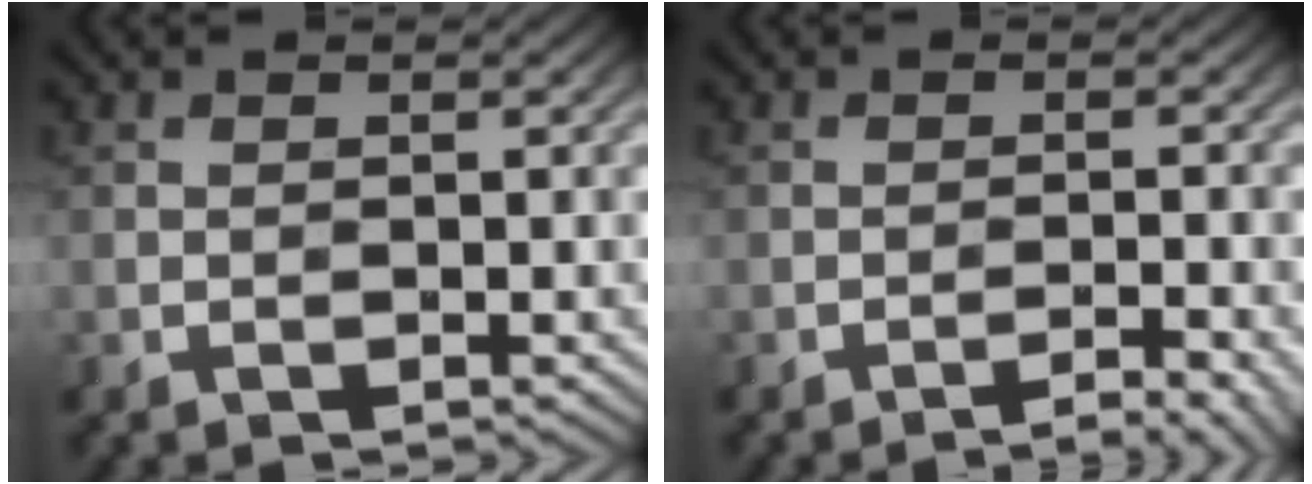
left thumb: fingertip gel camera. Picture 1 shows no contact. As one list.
[{"total": 3.5, "force": [-2.6, 0.4, 2.3], "torque": [-0.037, 0.011, -0.044]}]